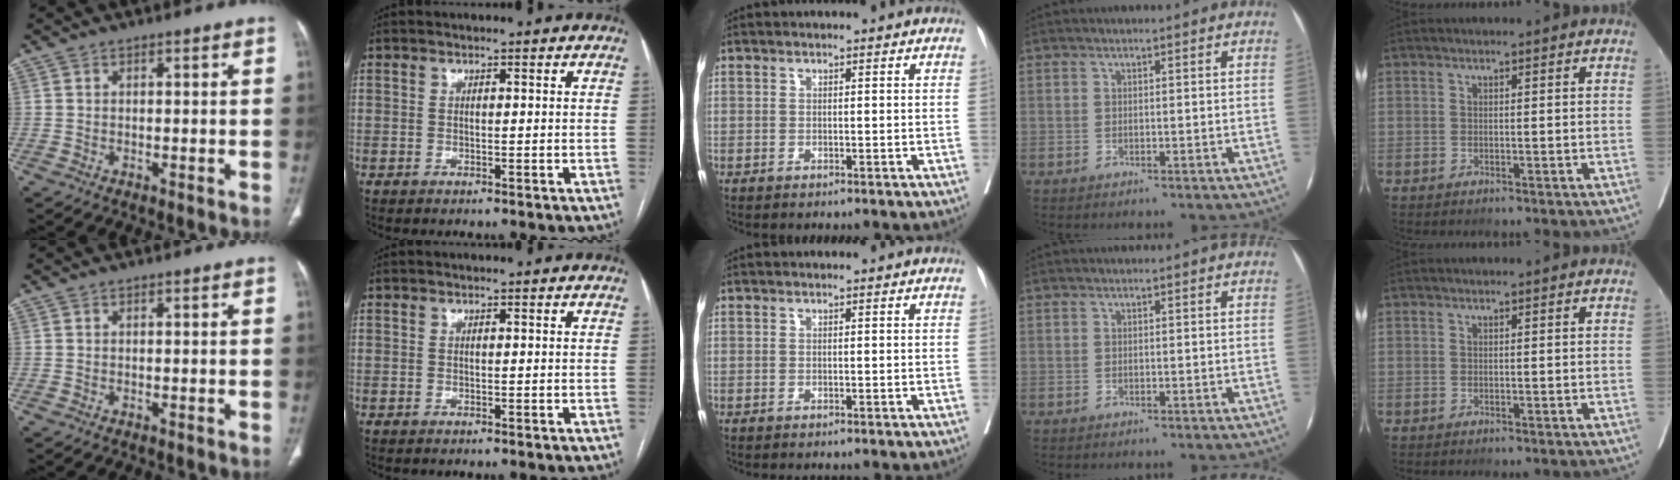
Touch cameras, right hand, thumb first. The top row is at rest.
{}